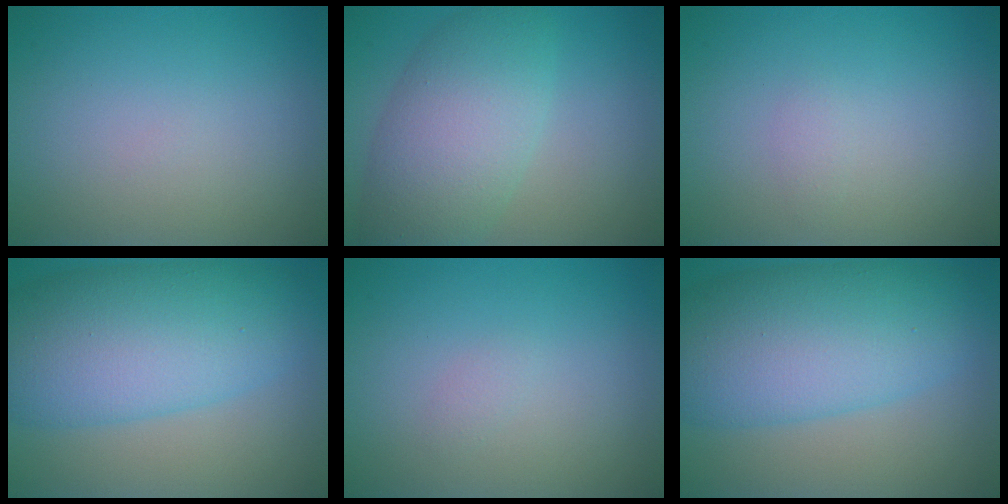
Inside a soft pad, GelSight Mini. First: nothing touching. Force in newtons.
{"total": 7.0, "press": 7.0, "slide": 0.3}
{"total": 0.7, "press": 0.7, "slide": 0.0}
{"total": 10.4, "press": 10.4, "slide": 0.4}
{"total": 0.5, "press": 0.5, "slide": 0.0}
{"total": 10.4, "press": 10.4, "slide": 0.4}